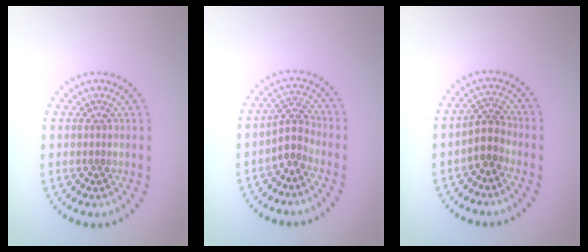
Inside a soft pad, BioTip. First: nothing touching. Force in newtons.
{"total": 2.3, "press": 1.6, "slide": 1.6}
{"total": 2.5, "press": 1.9, "slide": 1.5}